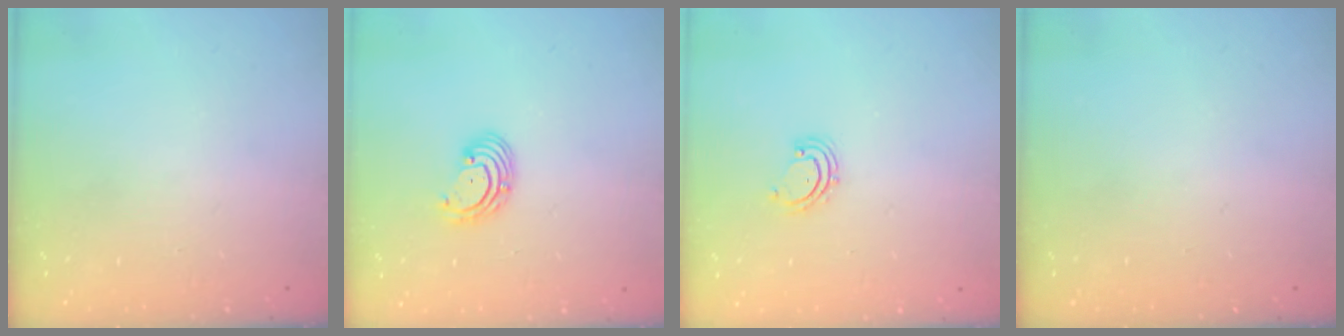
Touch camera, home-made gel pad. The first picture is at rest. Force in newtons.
{"total": 2.7, "press": 2.7, "slide": 0.3}
{"total": 2.7, "press": 2.6, "slide": 0.5}
{"total": 0.0}